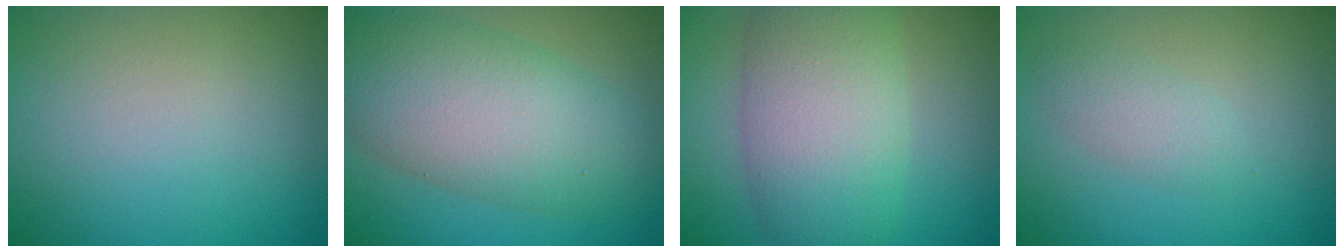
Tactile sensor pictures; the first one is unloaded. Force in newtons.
{"total": 9.6, "press": 9.6, "slide": 0.5}
{"total": 8.5, "press": 8.5, "slide": 0.4}
{"total": 1.8, "press": 1.8, "slide": 0.1}